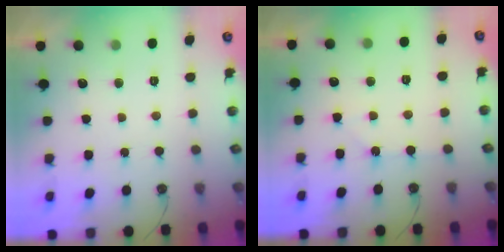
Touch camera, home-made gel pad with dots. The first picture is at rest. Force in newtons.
{"total": 3.3, "press": 3.2, "slide": 0.5}